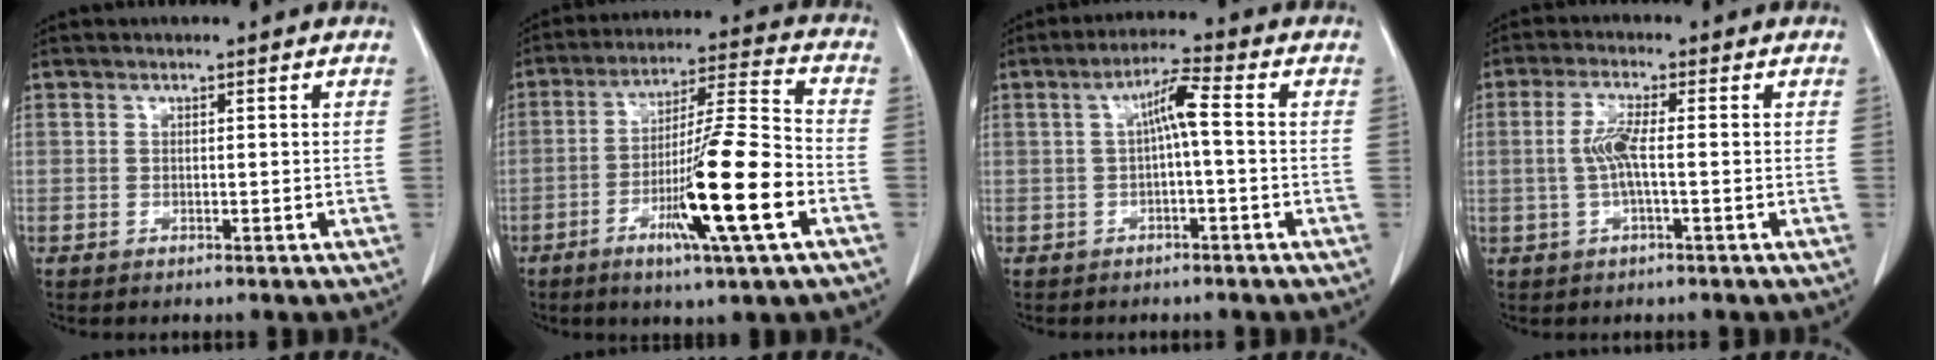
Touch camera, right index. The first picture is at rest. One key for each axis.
{"total": 14.0, "fx": -5.0, "fy": -0.1, "fz": 13.1, "tx": -0.230, "ty": -0.012, "tz": -0.088}
{"total": 4.7, "fx": 0.3, "fy": 0.4, "fz": 4.6, "tx": -0.083, "ty": 0.017, "tz": 0.005}
{"total": 4.3, "fx": -0.2, "fy": 0.5, "fz": 4.2, "tx": -0.094, "ty": 0.004, "tz": -0.005}